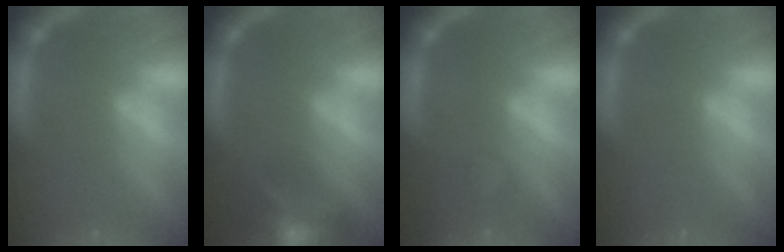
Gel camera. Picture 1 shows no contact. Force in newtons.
{"total": 9.5}
{"total": 1.4}
{"total": 0.0}